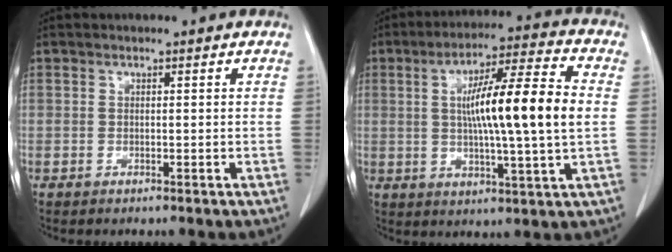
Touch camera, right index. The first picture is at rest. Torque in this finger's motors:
{"motor_torque": [1.26, -0.12, 0.72, 0.21]}